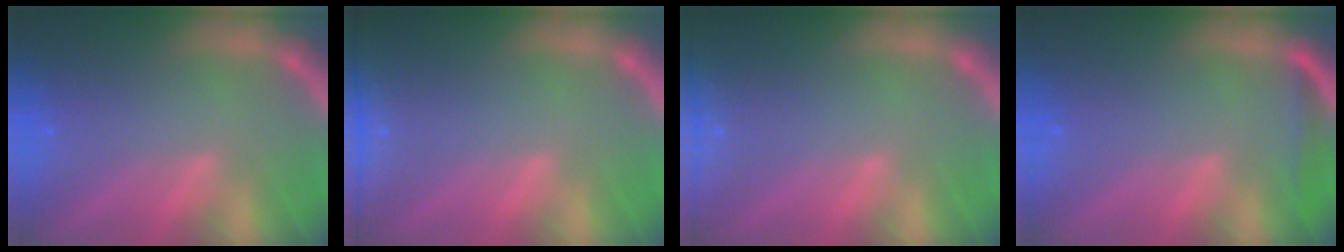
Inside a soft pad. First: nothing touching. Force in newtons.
{"total": 7.5}
{"total": 9.0}
{"total": 1.9}